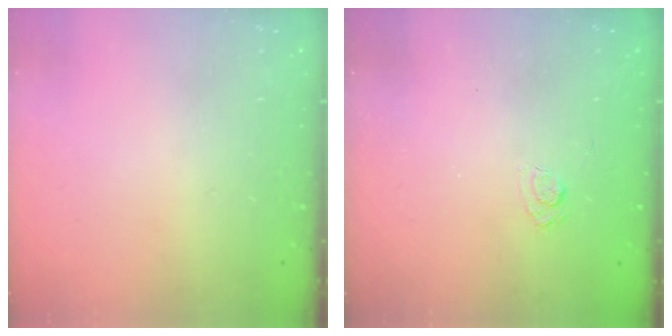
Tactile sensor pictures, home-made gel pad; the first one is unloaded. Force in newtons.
{"total": 2.5, "press": 2.1, "slide": 1.3}